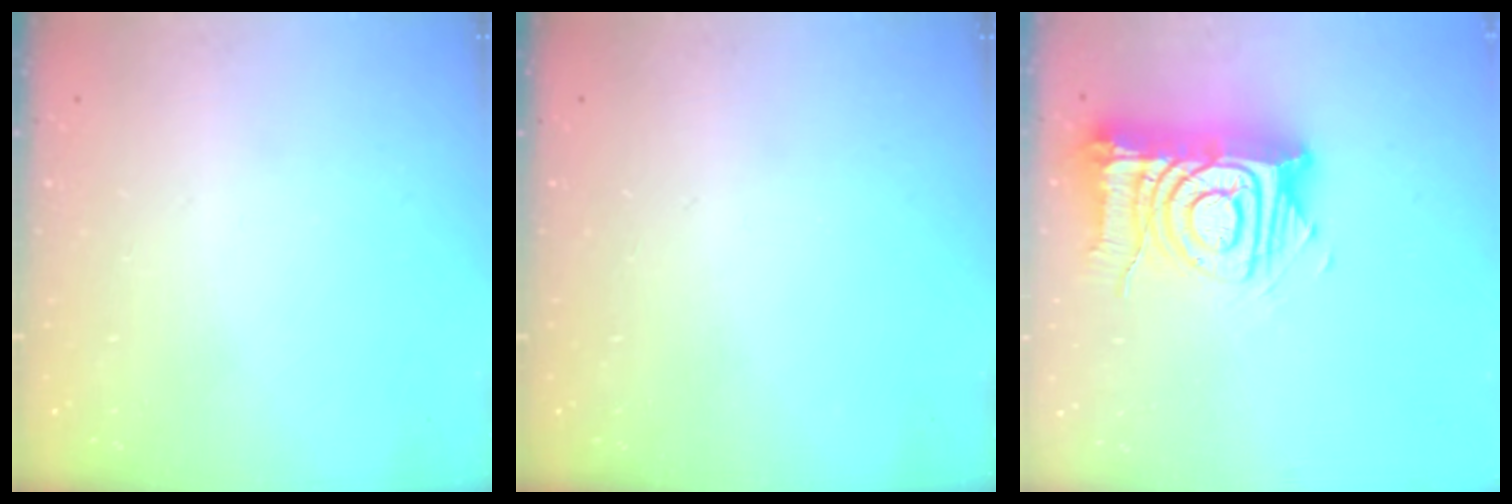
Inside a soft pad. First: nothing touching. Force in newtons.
{"total": 0.0}
{"total": 17.1, "press": 17.0, "slide": 1.9}